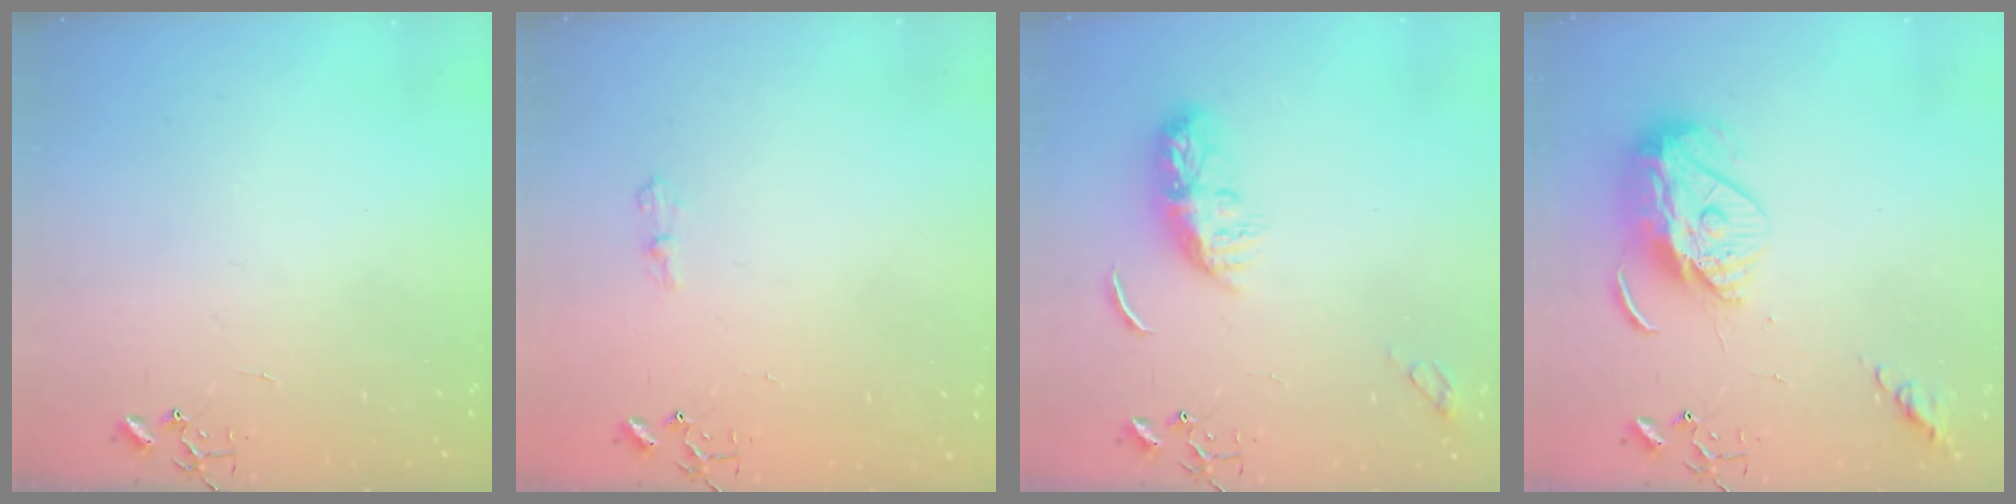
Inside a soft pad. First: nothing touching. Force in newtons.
{"total": 6.1, "press": 6.1, "slide": 0.6}
{"total": 8.9, "press": 8.9, "slide": 0.6}
{"total": 12.3, "press": 12.2, "slide": 1.1}